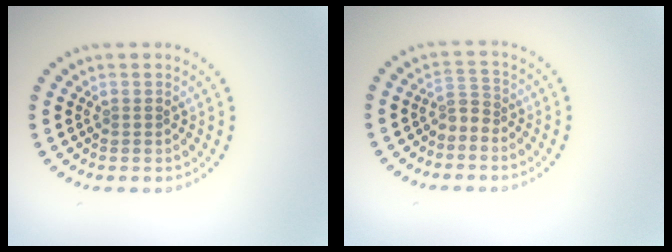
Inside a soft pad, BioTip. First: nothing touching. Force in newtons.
{"total": 1.7, "press": 1.2, "slide": 1.2}